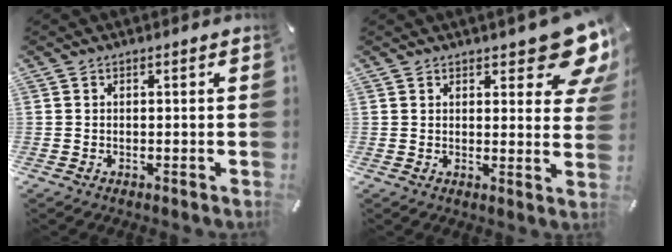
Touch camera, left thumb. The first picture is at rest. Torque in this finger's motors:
{"motor_torque": [2.53, 2.48, 0.37, -0.32, 0.11]}